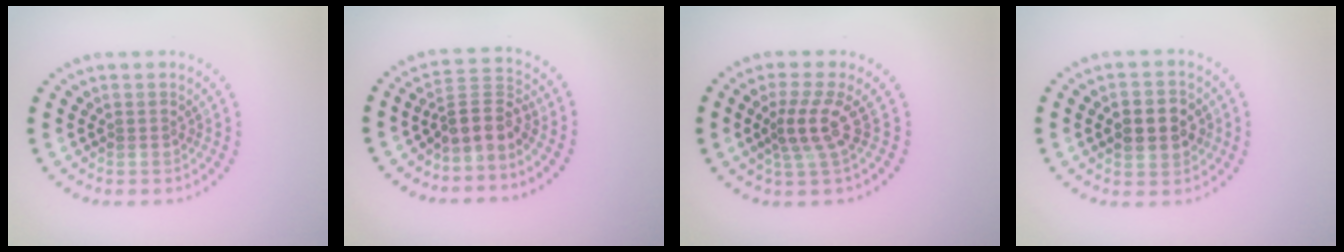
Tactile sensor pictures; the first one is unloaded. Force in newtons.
{"total": 3.2, "press": 2.3, "slide": 2.2}
{"total": 3.0, "press": 2.3, "slide": 1.9}
{"total": 3.7, "press": 3.7, "slide": 0.2}